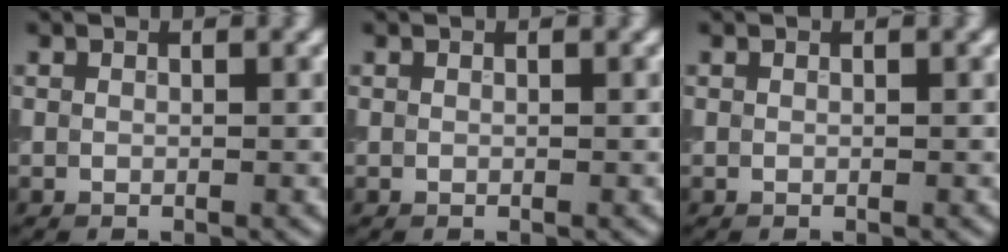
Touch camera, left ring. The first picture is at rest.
{"total": 0.0}
{"total": 0.0}